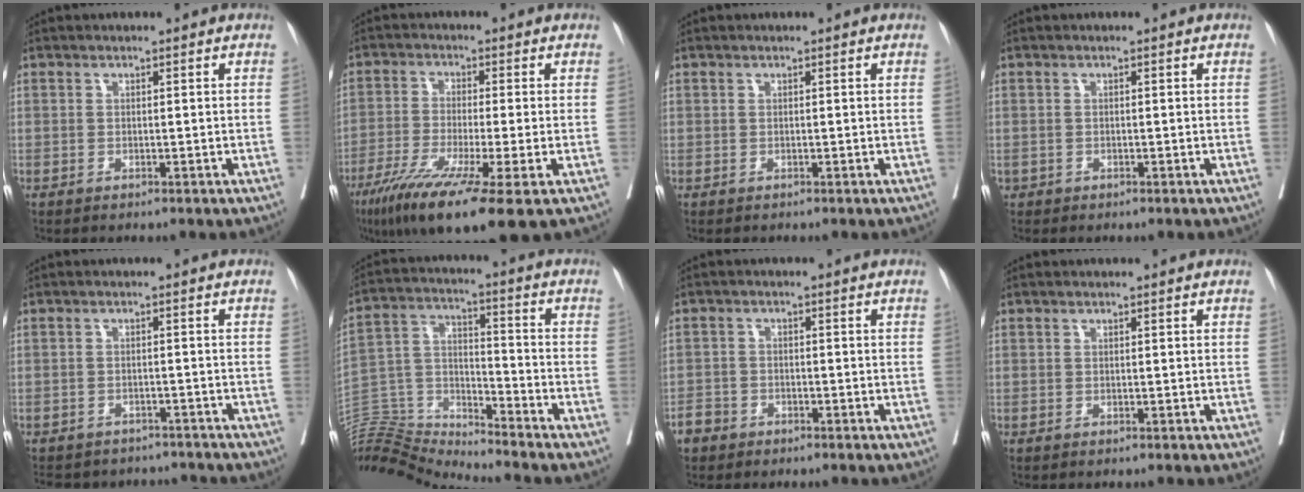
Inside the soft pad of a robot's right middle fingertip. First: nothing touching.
{"total": 13.4, "force": [-7.6, 0.1, 11.0], "torque": [-0.186, -0.042, -0.126]}
{"total": 0.0}
{"total": 0.7, "force": [-0.3, 0.6, 0.2], "torque": [-0.004, 0.005, -0.001]}
{"total": 12.2, "force": [-11.1, 4.3, 2.7], "torque": [-0.058, 0.011, -0.133]}
{"total": 16.1, "force": [-15.9, -0.4, 2.6], "torque": [-0.056, 0.040, -0.291]}
{"total": 3.1, "force": [-2.2, 2.1, 0.5], "torque": [-0.013, 0.008, -0.039]}
{"total": 0.0}